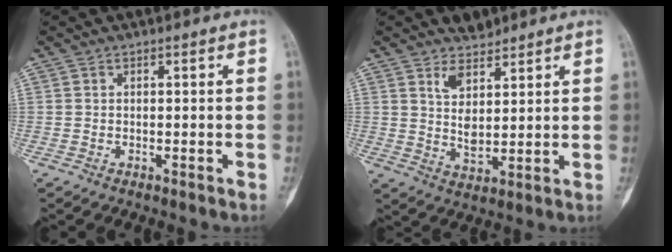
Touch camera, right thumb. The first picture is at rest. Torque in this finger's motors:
{"motor_torque": [-0.08, 0.26, 0.01, 0.07, 0.17]}